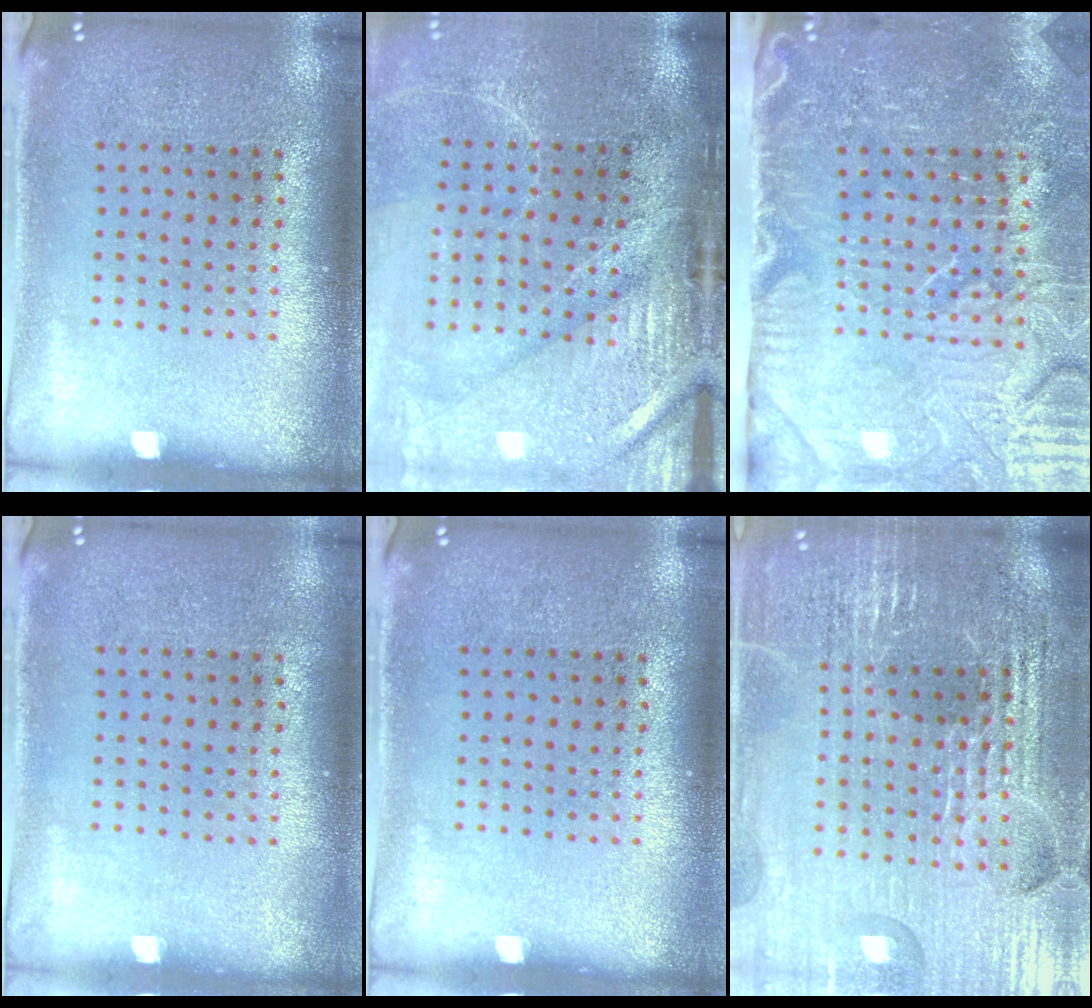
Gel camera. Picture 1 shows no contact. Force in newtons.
{"total": 4.5, "press": 3.7, "slide": 2.5}
{"total": 5.1, "press": 4.5, "slide": 2.5}
{"total": 0.0}
{"total": 0.0}
{"total": 5.4, "press": 4.9, "slide": 2.1}